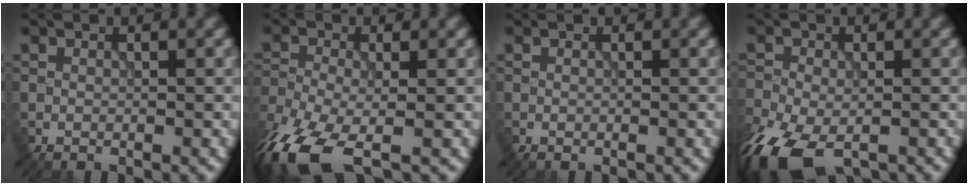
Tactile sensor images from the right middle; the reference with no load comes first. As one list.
[{"total": 8.9, "force": [-5.7, 3.6, 5.8], "torque": [-0.131, -0.027, -0.116]}, {"total": 0.0}, {"total": 9.4, "force": [-5.7, 4.6, 5.9], "torque": [-0.128, -0.041, -0.101]}]